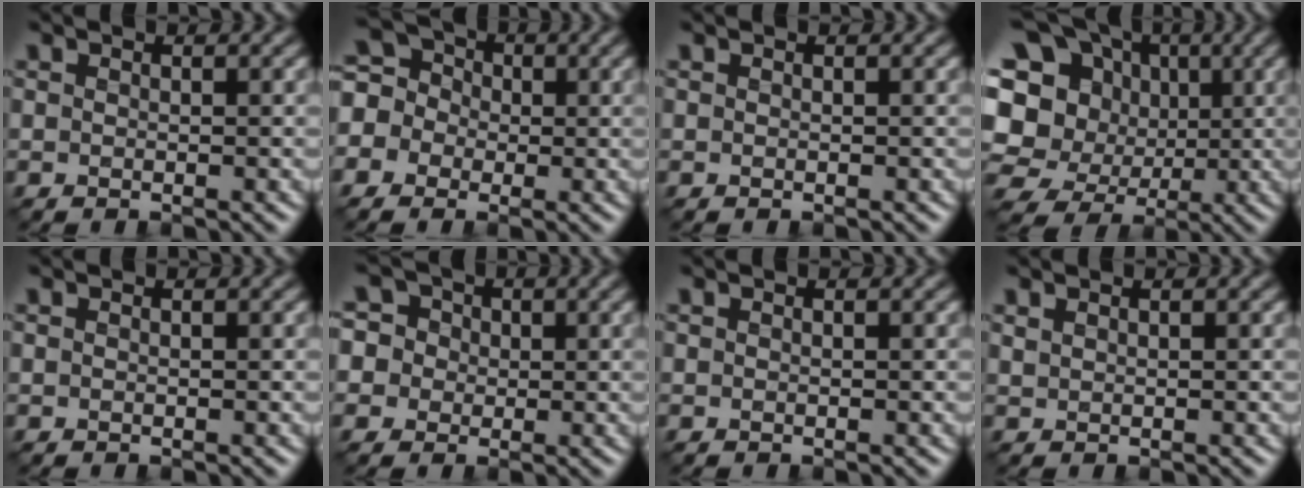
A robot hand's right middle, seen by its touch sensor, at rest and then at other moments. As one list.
[{"total": 5.7, "force": [-0.8, 5.3, 2.1], "torque": [-0.061, 0.031, -0.043]}, {"total": 0.0}, {"total": 16.4, "force": [0.3, 14.6, 7.4], "torque": [-0.195, 0.028, -0.011]}, {"total": 0.0}, {"total": 7.0, "force": [1.7, 6.3, 2.6], "torque": [-0.051, 0.043, -0.006]}, {"total": 0.0}, {"total": 0.6, "force": [0.6, 0.0, 0.2], "torque": [-0.011, 0.000, 0.017]}]